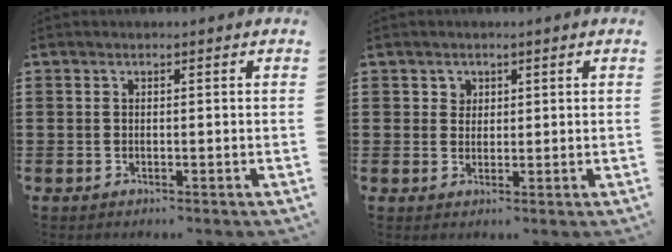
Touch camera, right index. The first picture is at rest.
{"total": 1.8, "force": [0.8, 1.6, 0.2], "torque": [-0.010, 0.007, 0.015]}